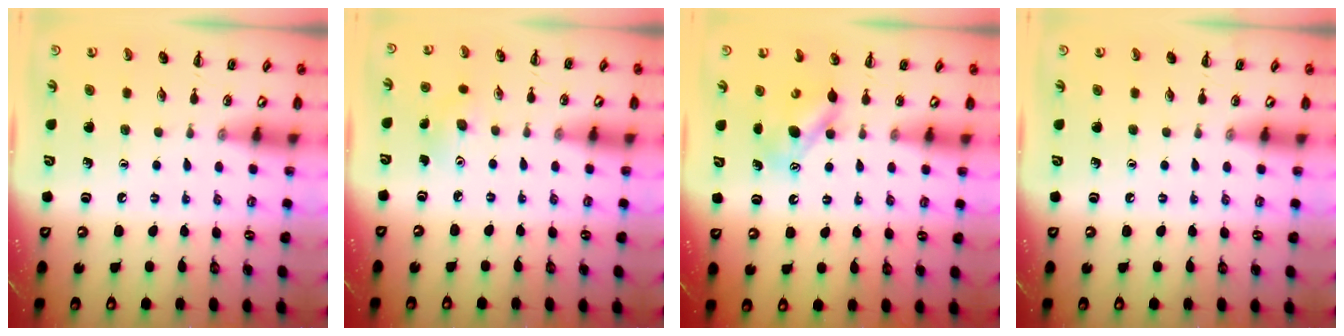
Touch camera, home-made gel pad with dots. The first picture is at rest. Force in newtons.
{"total": 4.3, "press": 4.2, "slide": 1.1}
{"total": 6.1, "press": 6.1, "slide": 0.3}
{"total": 0.0}